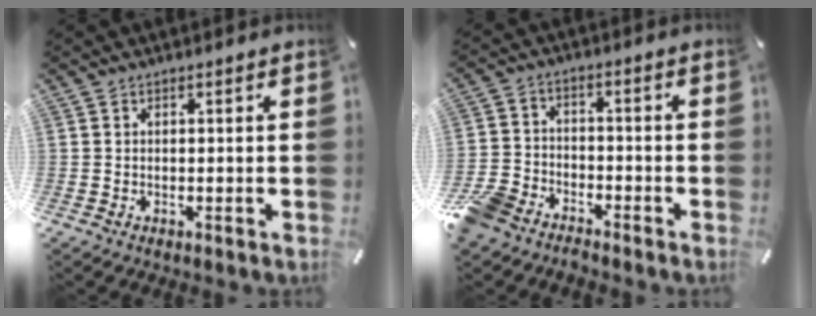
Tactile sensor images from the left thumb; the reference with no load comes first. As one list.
[{"total": 7.6, "force": [-6.7, 3.3, 1.8], "torque": [-0.050, 0.027, -0.136]}]